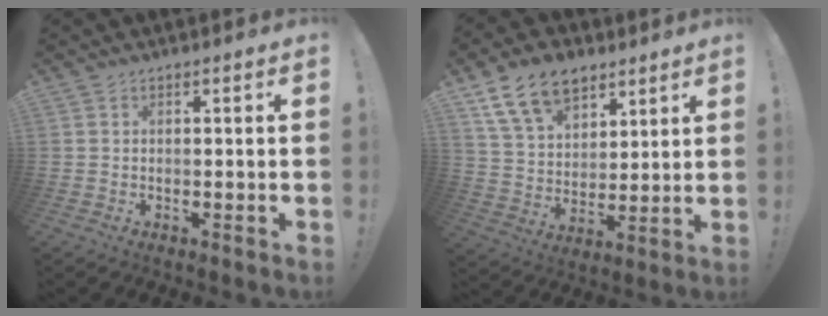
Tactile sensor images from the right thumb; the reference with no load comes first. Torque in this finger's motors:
{"motor_torque": [0.27, 0.54, 0.02, 0.28, 0.23]}